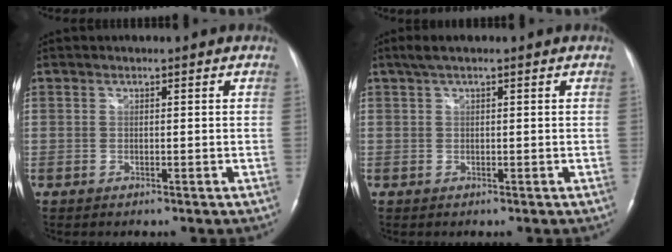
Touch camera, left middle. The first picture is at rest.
{"total": 2.2, "force": [1.4, 0.7, 1.5], "torque": [-0.033, 0.019, 0.028]}